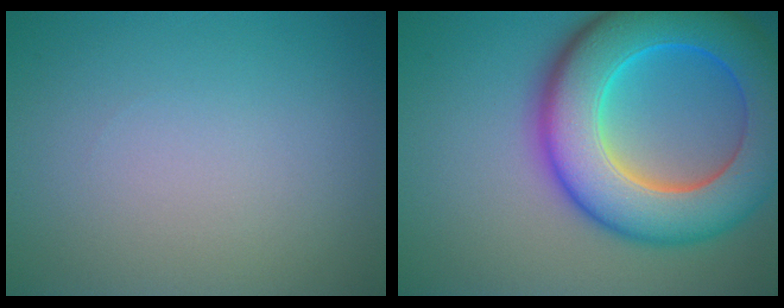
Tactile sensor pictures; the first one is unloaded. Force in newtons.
{"total": 12.4, "press": 12.4, "slide": 0.3}